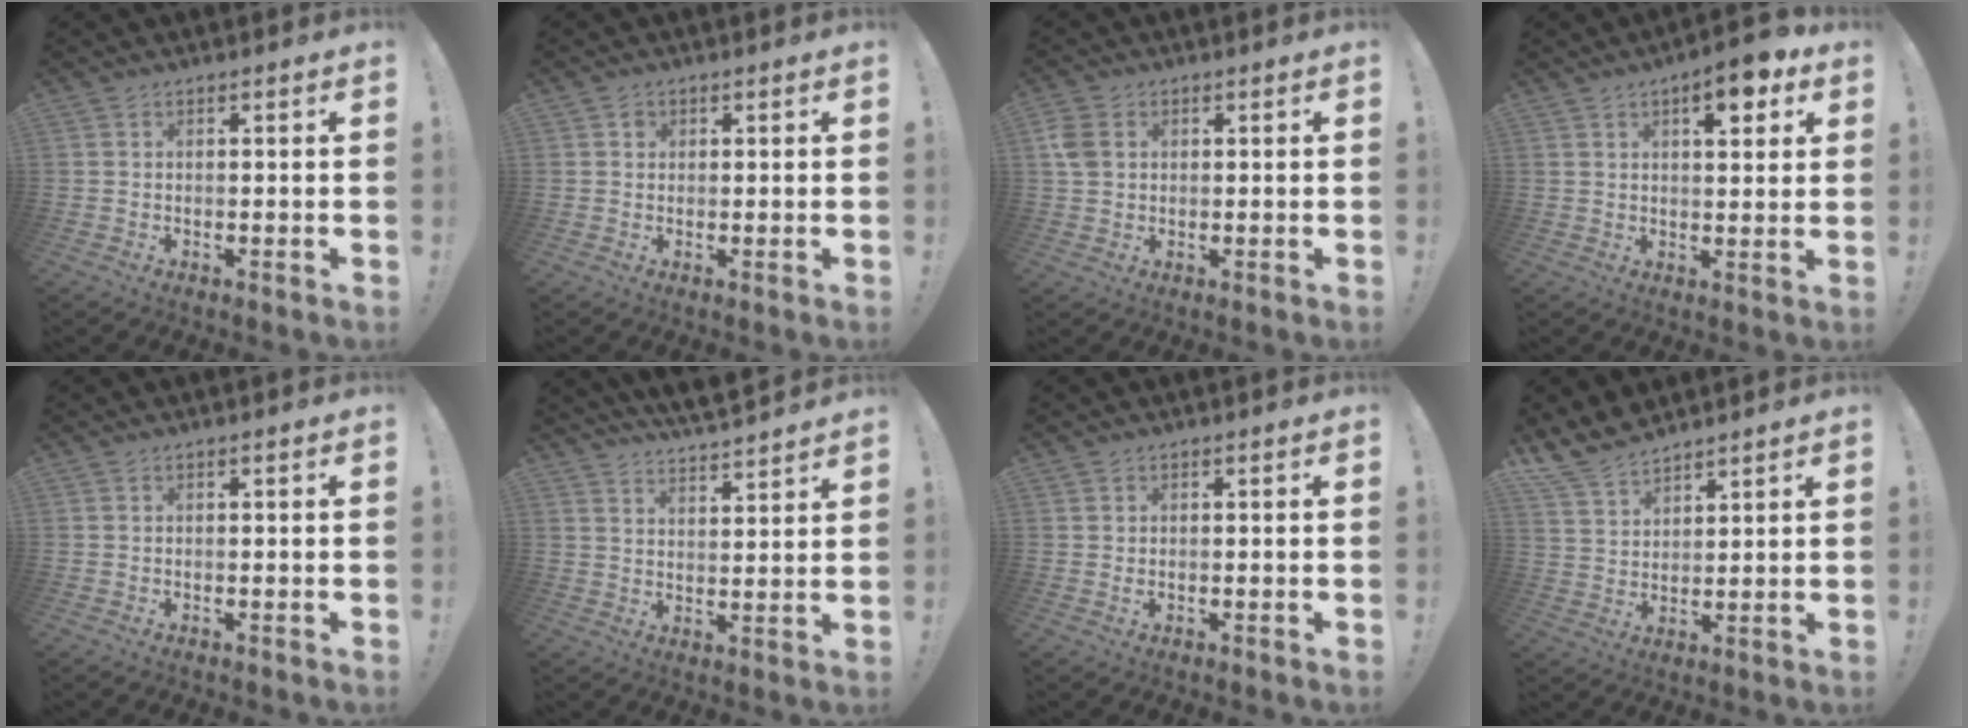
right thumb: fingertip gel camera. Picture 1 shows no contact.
{"total": 1.5, "force": [0.5, 1.4, 0.5], "torque": [-0.003, 0.001, 0.008]}
{"total": 5.7, "force": [1.5, 4.4, 3.2], "torque": [-0.062, 0.002, 0.030]}
{"total": 8.9, "force": [4.9, 3.2, 6.7], "torque": [-0.070, -0.025, 0.076]}
{"total": 0.0}
{"total": 6.5, "force": [6.1, 1.2, 1.8], "torque": [-0.034, -0.055, 0.109]}
{"total": 0.8, "force": [0.3, 0.6, 0.3], "torque": [0.001, -0.001, 0.003]}
{"total": 8.9, "force": [8.0, 3.3, 2.2], "torque": [-0.055, -0.052, 0.158]}